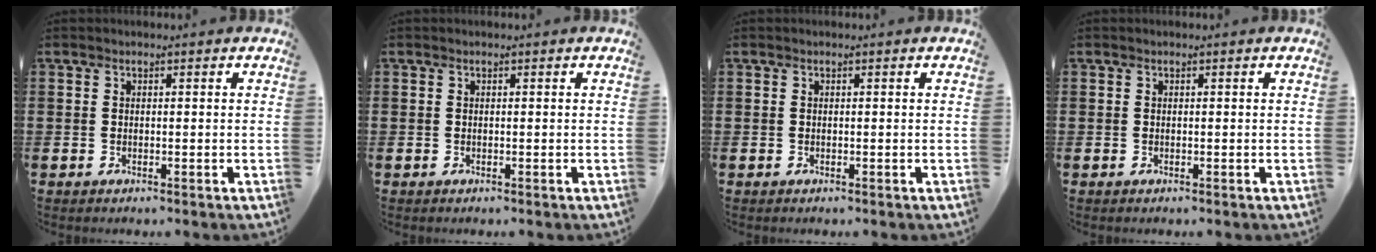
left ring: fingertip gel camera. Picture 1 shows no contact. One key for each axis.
{"total": 0.0}
{"total": 0.0}
{"total": 0.0}